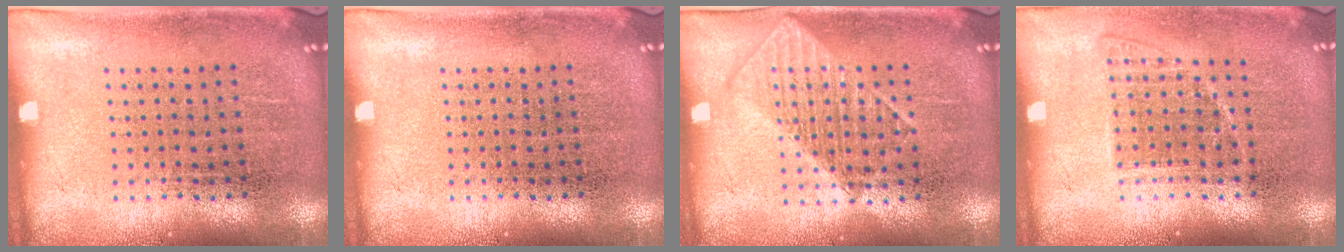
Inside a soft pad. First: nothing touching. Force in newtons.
{"total": 0.0}
{"total": 1.2, "press": 1.2, "slide": 0.2}
{"total": 1.0, "press": 0.9, "slide": 0.4}